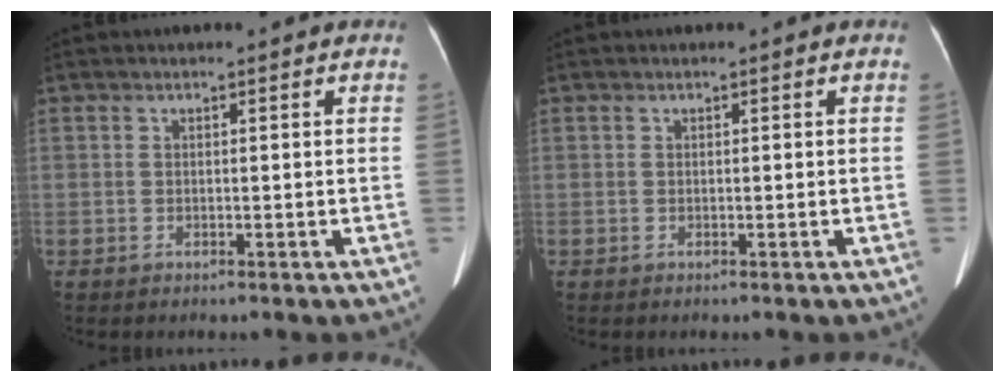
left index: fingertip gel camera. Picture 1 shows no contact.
{"total": 0.0}